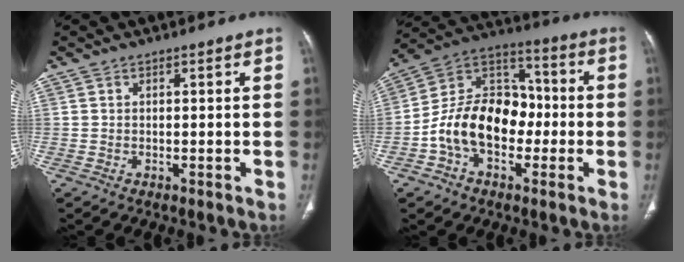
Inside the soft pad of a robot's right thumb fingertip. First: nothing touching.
{"total": 16.5, "force": [-3.5, 11.4, 11.4], "torque": [-0.171, 0.050, -0.068]}